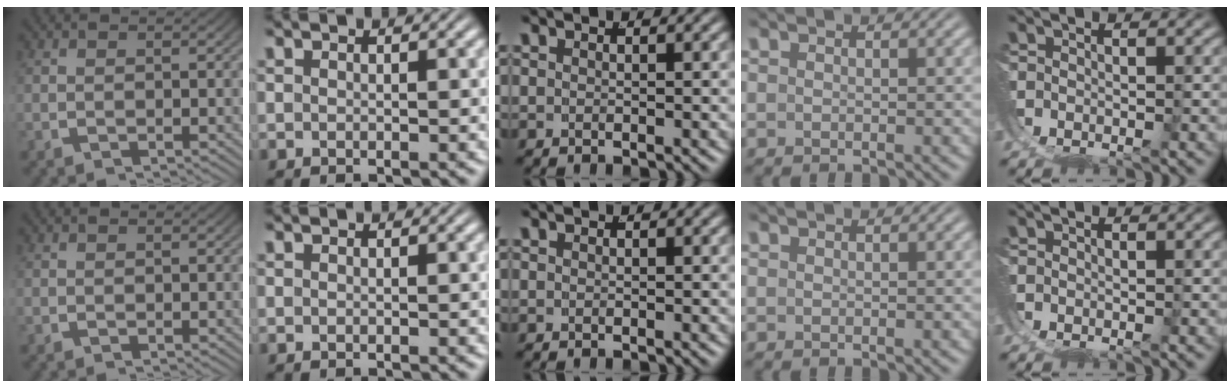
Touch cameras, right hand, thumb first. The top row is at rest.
{}